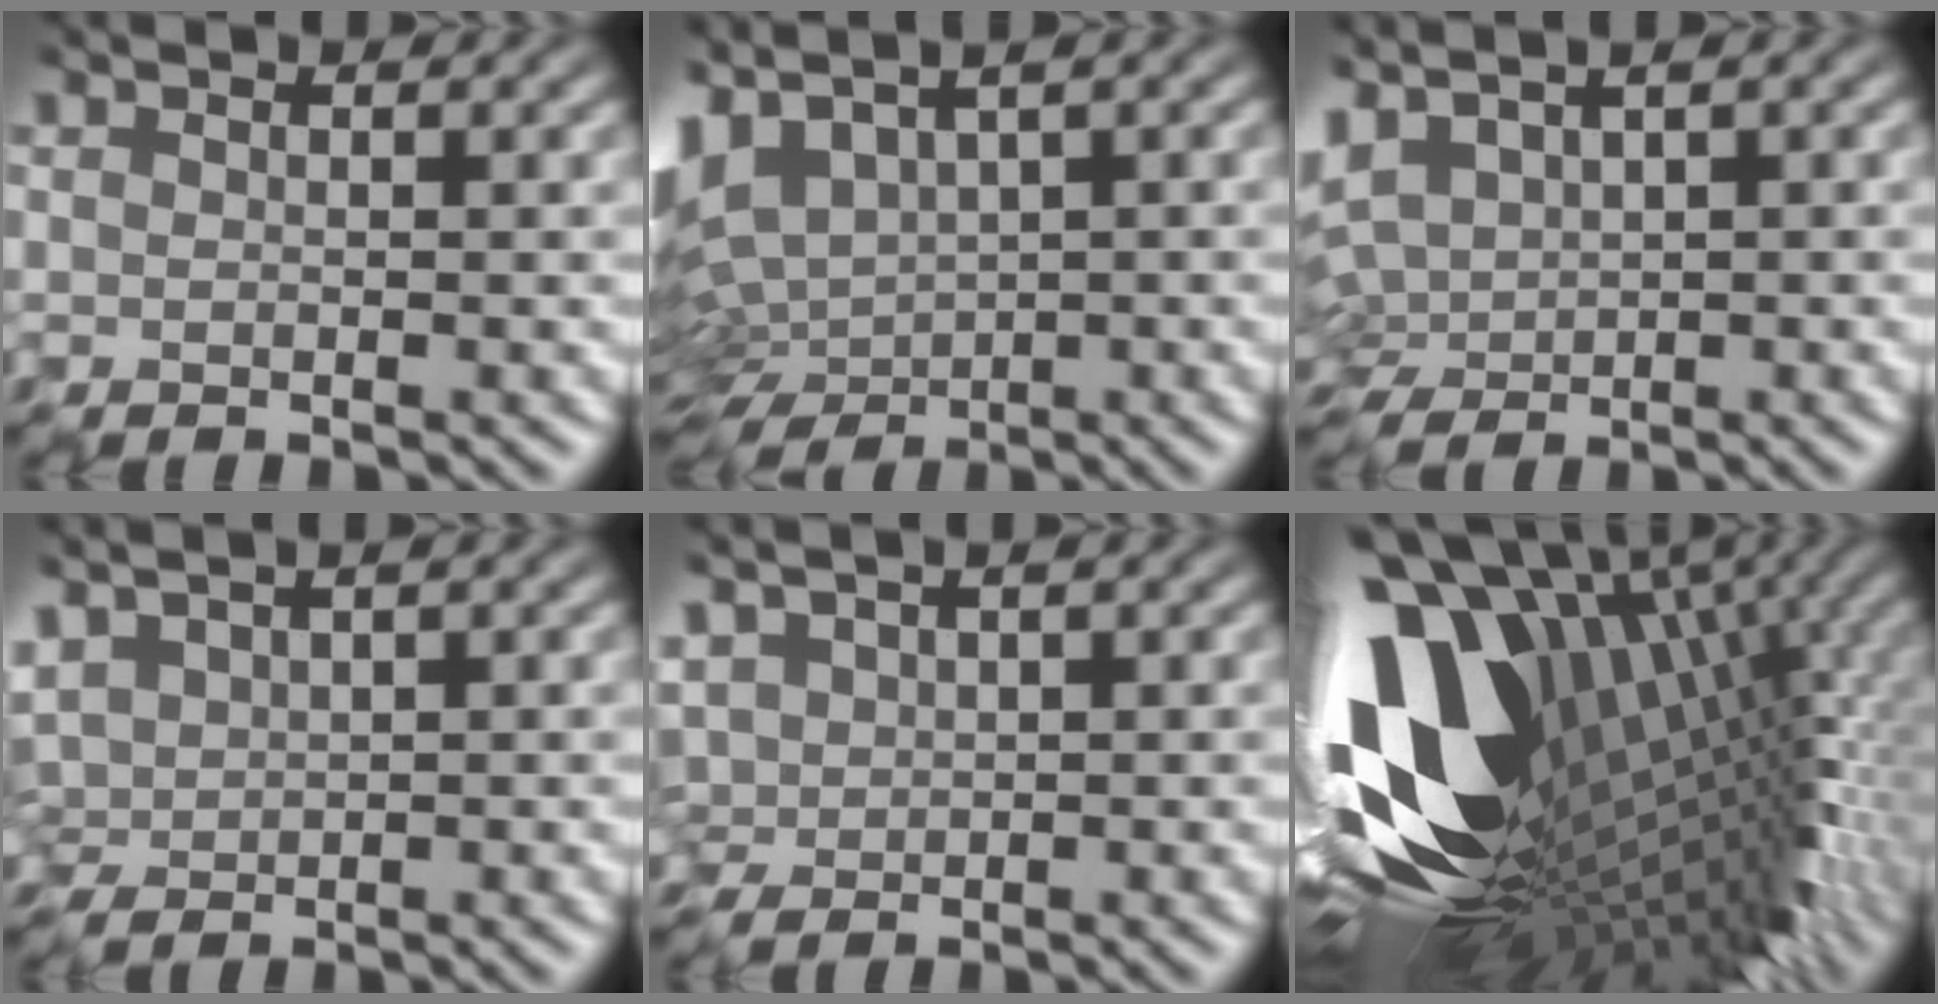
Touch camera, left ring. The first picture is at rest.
{"total": 7.9, "force": [-0.3, 4.7, 6.3], "torque": [-0.137, -0.014, 0.019]}
{"total": 4.6, "force": [1.2, 3.0, 3.2], "torque": [-0.085, 0.005, 0.026]}
{"total": 2.3, "force": [1.0, 1.5, 1.5], "torque": [-0.038, 0.009, 0.024]}
{"total": 2.2, "force": [0.5, 1.7, 1.3], "torque": [-0.032, 0.008, 0.011]}
{"total": 16.7, "force": [0.0, 9.1, 14.0], "torque": [-0.268, -0.025, 0.015]}